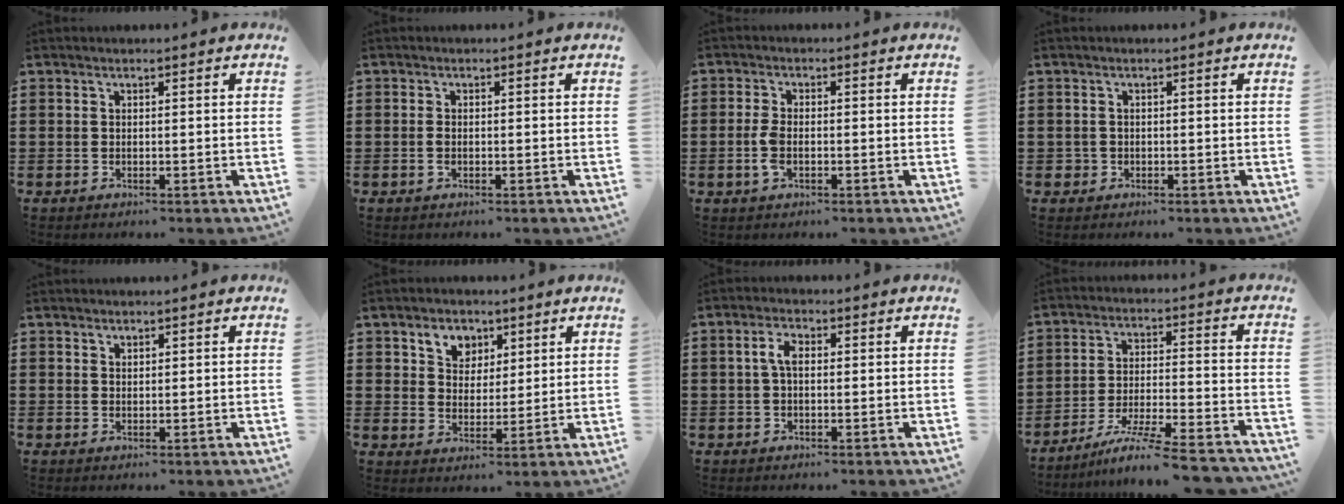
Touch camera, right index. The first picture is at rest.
{"total": 1.0, "force": [-0.3, 0.4, 0.9], "torque": [-0.027, -0.006, -0.007]}
{"total": 3.4, "force": [-0.8, 1.4, 3.0], "torque": [-0.077, -0.007, -0.020]}
{"total": 0.9, "force": [-0.4, 0.8, 0.1], "torque": [-0.004, 0.004, -0.010]}
{"total": 1.0, "force": [0.8, 0.4, 0.1], "torque": [-0.002, 0.001, 0.016]}
{"total": 4.7, "force": [2.7, 3.6, 1.1], "torque": [-0.032, 0.011, 0.048]}
{"total": 3.1, "force": [0.2, 1.5, 2.7], "torque": [-0.062, 0.006, -0.001]}
{"total": 8.6, "force": [-7.3, -0.2, 4.6], "torque": [-0.087, -0.006, -0.144]}